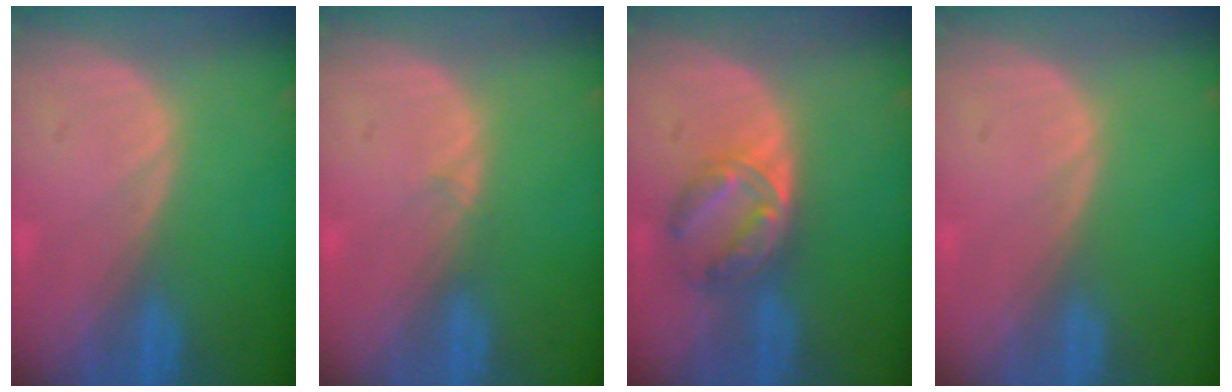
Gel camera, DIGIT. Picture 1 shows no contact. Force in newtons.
{"total": 0.6, "press": 0.6, "slide": 0.1}
{"total": 5.9, "press": 5.5, "slide": 2.0}
{"total": 0.0}